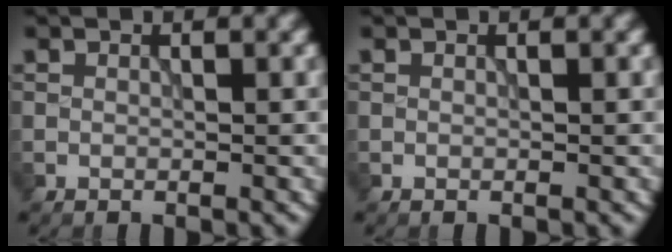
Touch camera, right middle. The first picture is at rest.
{"total": 0.0}